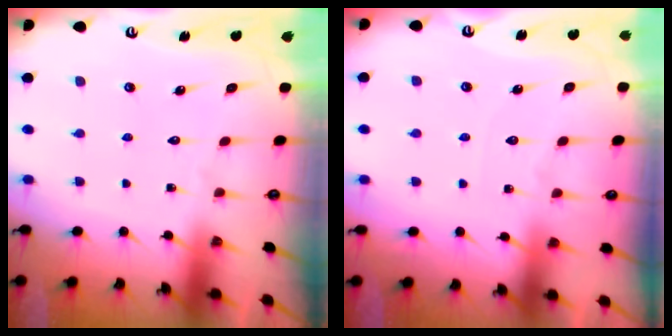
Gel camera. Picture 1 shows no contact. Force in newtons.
{"total": 3.6, "press": 3.6, "slide": 0.5}